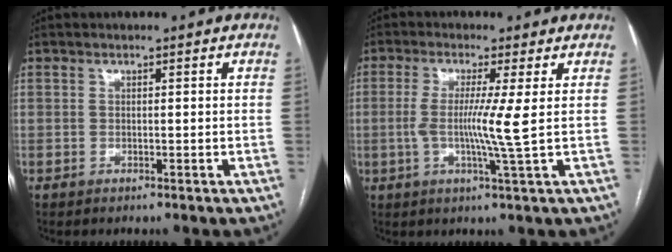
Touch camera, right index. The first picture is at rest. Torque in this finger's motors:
{"motor_torque": [0.14, -0.04, 0.14, 0.07]}